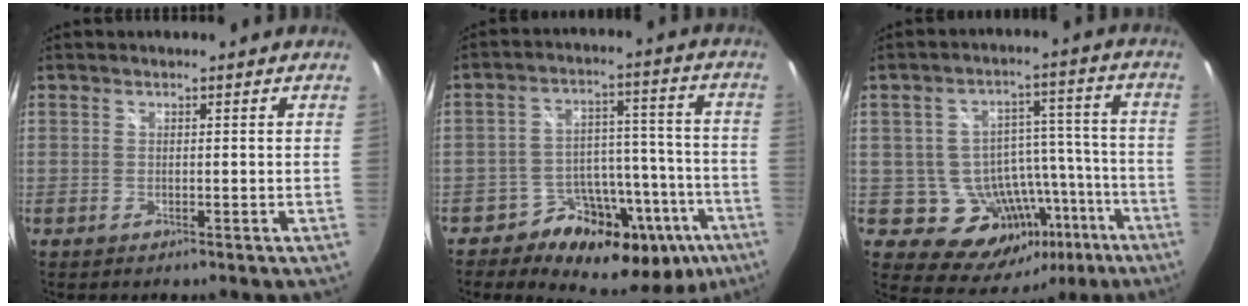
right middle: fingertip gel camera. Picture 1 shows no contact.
{"total": 17.7, "force": [-10.8, 12.0, 7.4], "torque": [-0.108, 0.042, -0.141]}
{"total": 14.2, "force": [-6.8, 10.7, 6.3], "torque": [-0.095, 0.045, -0.058]}